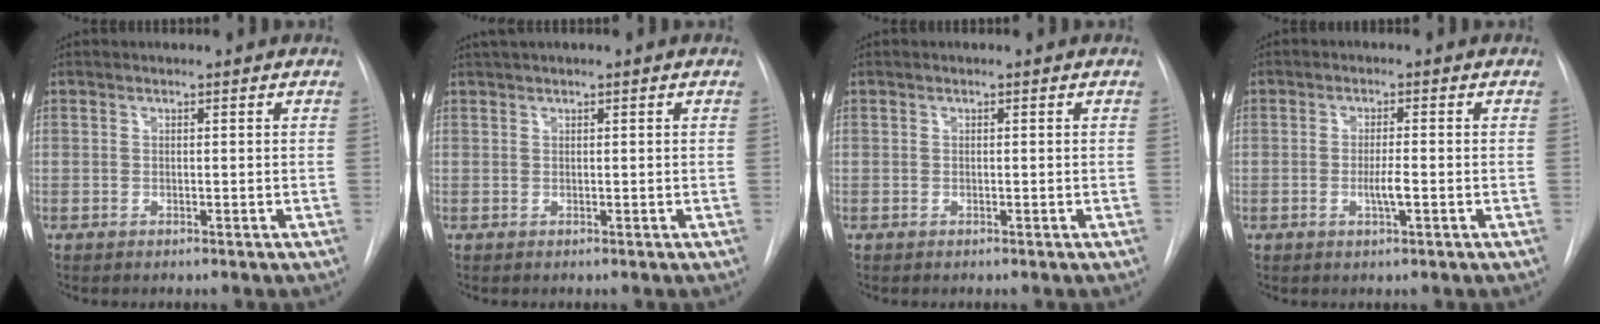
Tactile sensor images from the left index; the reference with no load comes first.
{"total": 1.5, "force": [1.0, 0.0, 1.1], "torque": [-0.022, 0.020, 0.021]}
{"total": 0.0}
{"total": 2.7, "force": [-0.8, 0.1, 2.6], "torque": [-0.050, -0.002, -0.014]}